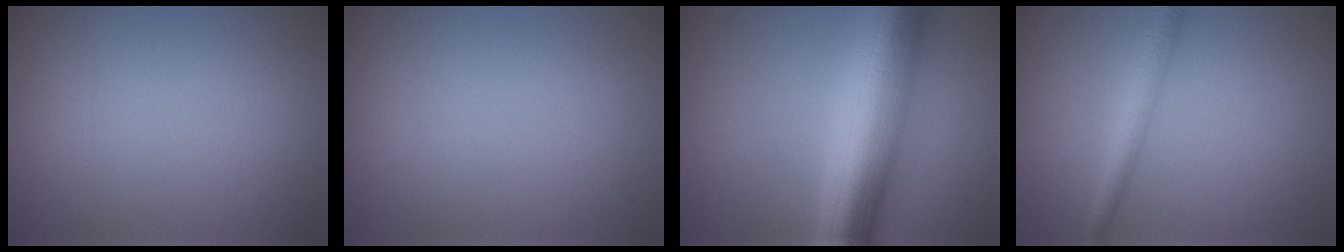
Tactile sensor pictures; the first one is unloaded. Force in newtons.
{"total": 0.0}
{"total": 11.2, "press": 11.2, "slide": 0.3}
{"total": 2.6, "press": 2.6, "slide": 0.1}